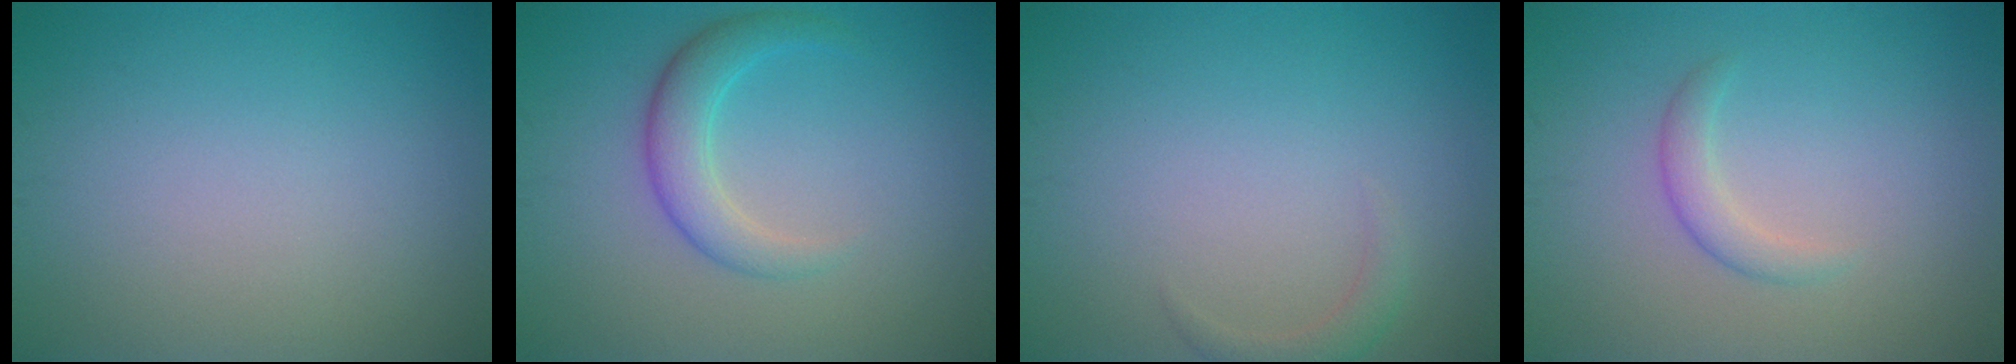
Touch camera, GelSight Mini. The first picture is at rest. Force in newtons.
{"total": 3.2, "press": 3.2, "slide": 0.1}
{"total": 1.3, "press": 1.3, "slide": 0.1}
{"total": 1.6, "press": 1.6, "slide": 0.1}